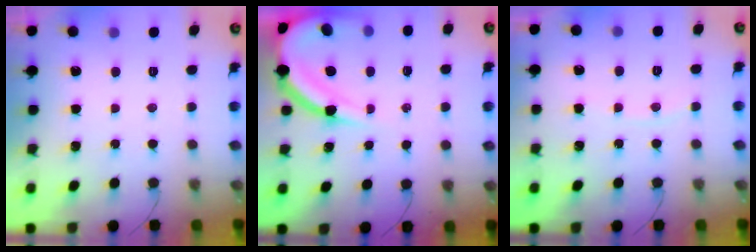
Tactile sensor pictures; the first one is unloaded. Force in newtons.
{"total": 12.7, "press": 12.6, "slide": 1.2}
{"total": 4.7, "press": 4.7, "slide": 0.7}